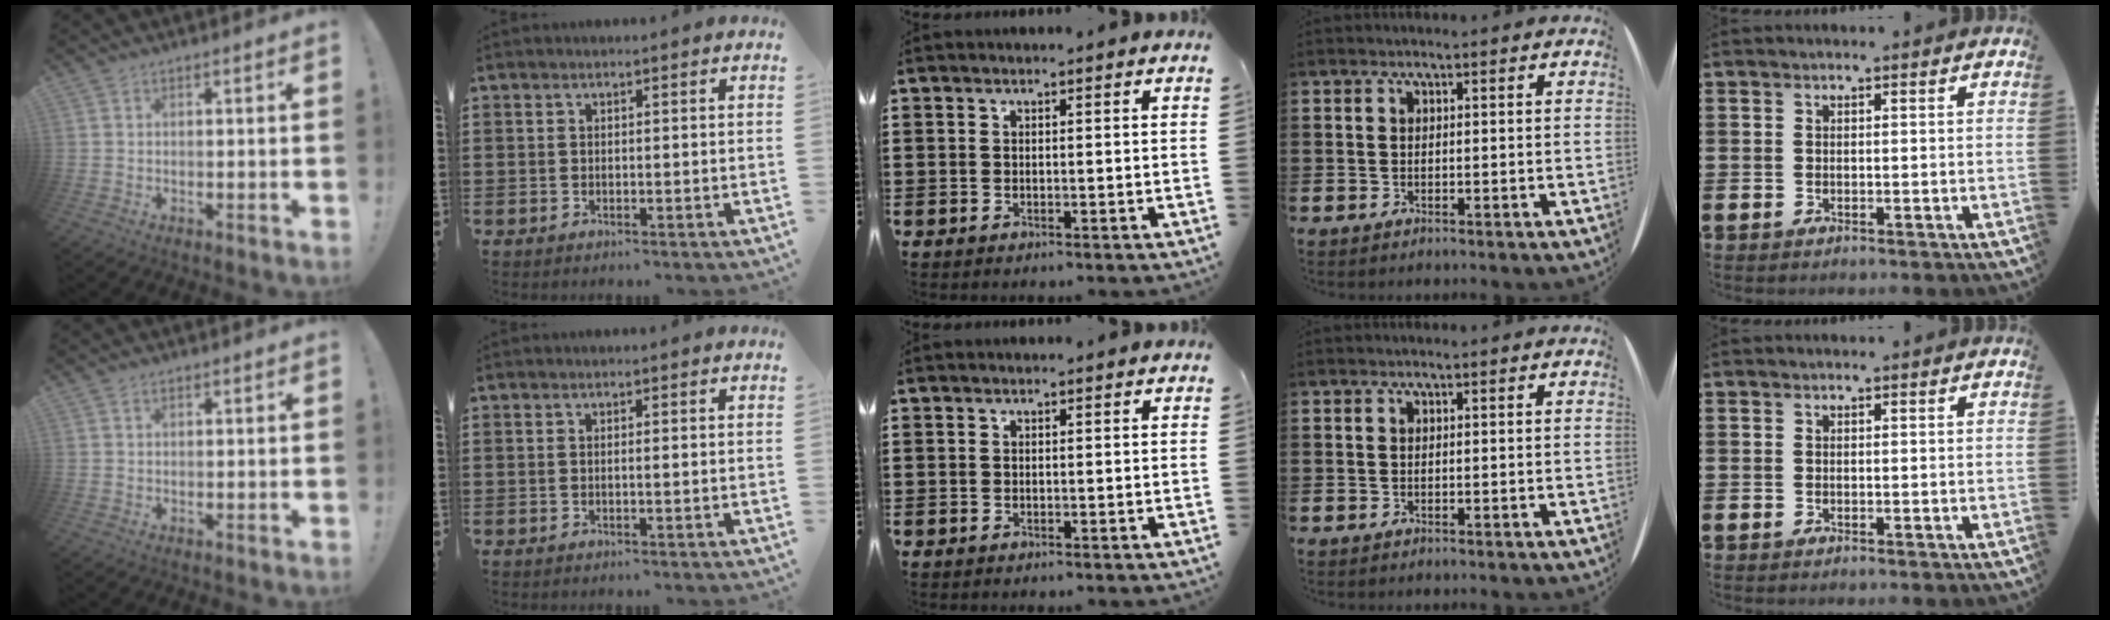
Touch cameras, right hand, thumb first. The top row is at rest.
{"thumb": {"total": 0.6, "force": [0.4, 0.4, 0.3], "torque": [-0.002, -0.001, 0.008]}, "index": {"total": 0.6, "force": [-0.1, 0.0, 0.5], "torque": [-0.010, -0.002, -0.001]}}